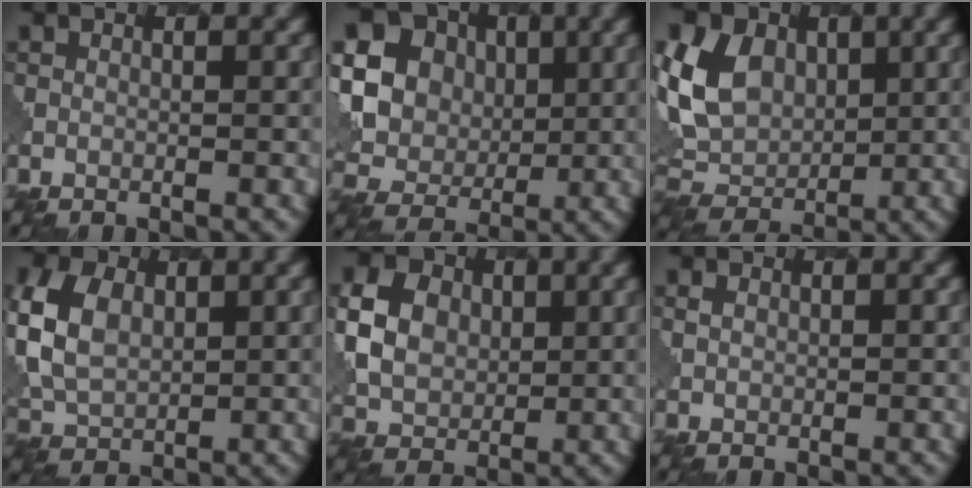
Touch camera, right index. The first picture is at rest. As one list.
[{"total": 14.2, "force": [3.3, 12.5, 5.9], "torque": [-0.168, 0.027, 0.045]}, {"total": 9.7, "force": [2.8, 7.2, 5.9], "torque": [-0.140, 0.016, 0.042]}, {"total": 6.8, "force": [1.5, 5.0, 4.4], "torque": [-0.117, 0.011, 0.017]}, {"total": 6.4, "force": [1.3, 5.2, 3.4], "torque": [-0.085, 0.012, 0.016]}, {"total": 0.7, "force": [0.5, 0.6, 0.1], "torque": [0.001, 0.003, 0.006]}]